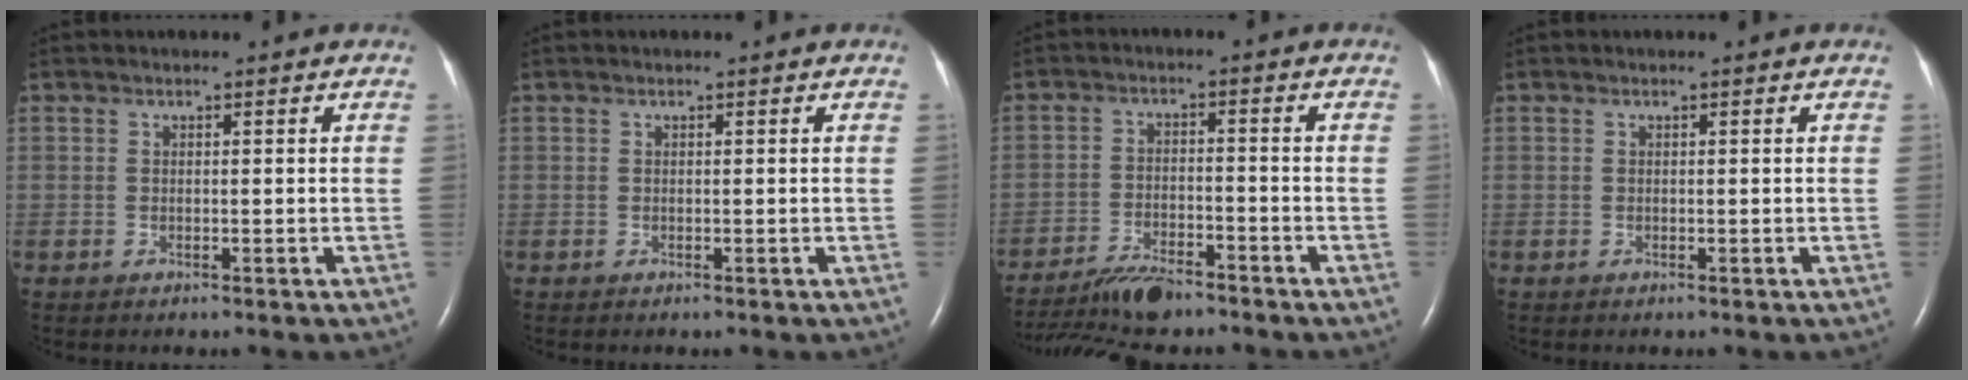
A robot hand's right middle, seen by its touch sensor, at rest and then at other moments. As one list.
[{"total": 0.0}, {"total": 8.6, "force": [-7.6, 1.7, 3.9], "torque": [-0.073, -0.018, -0.133]}, {"total": 0.0}]